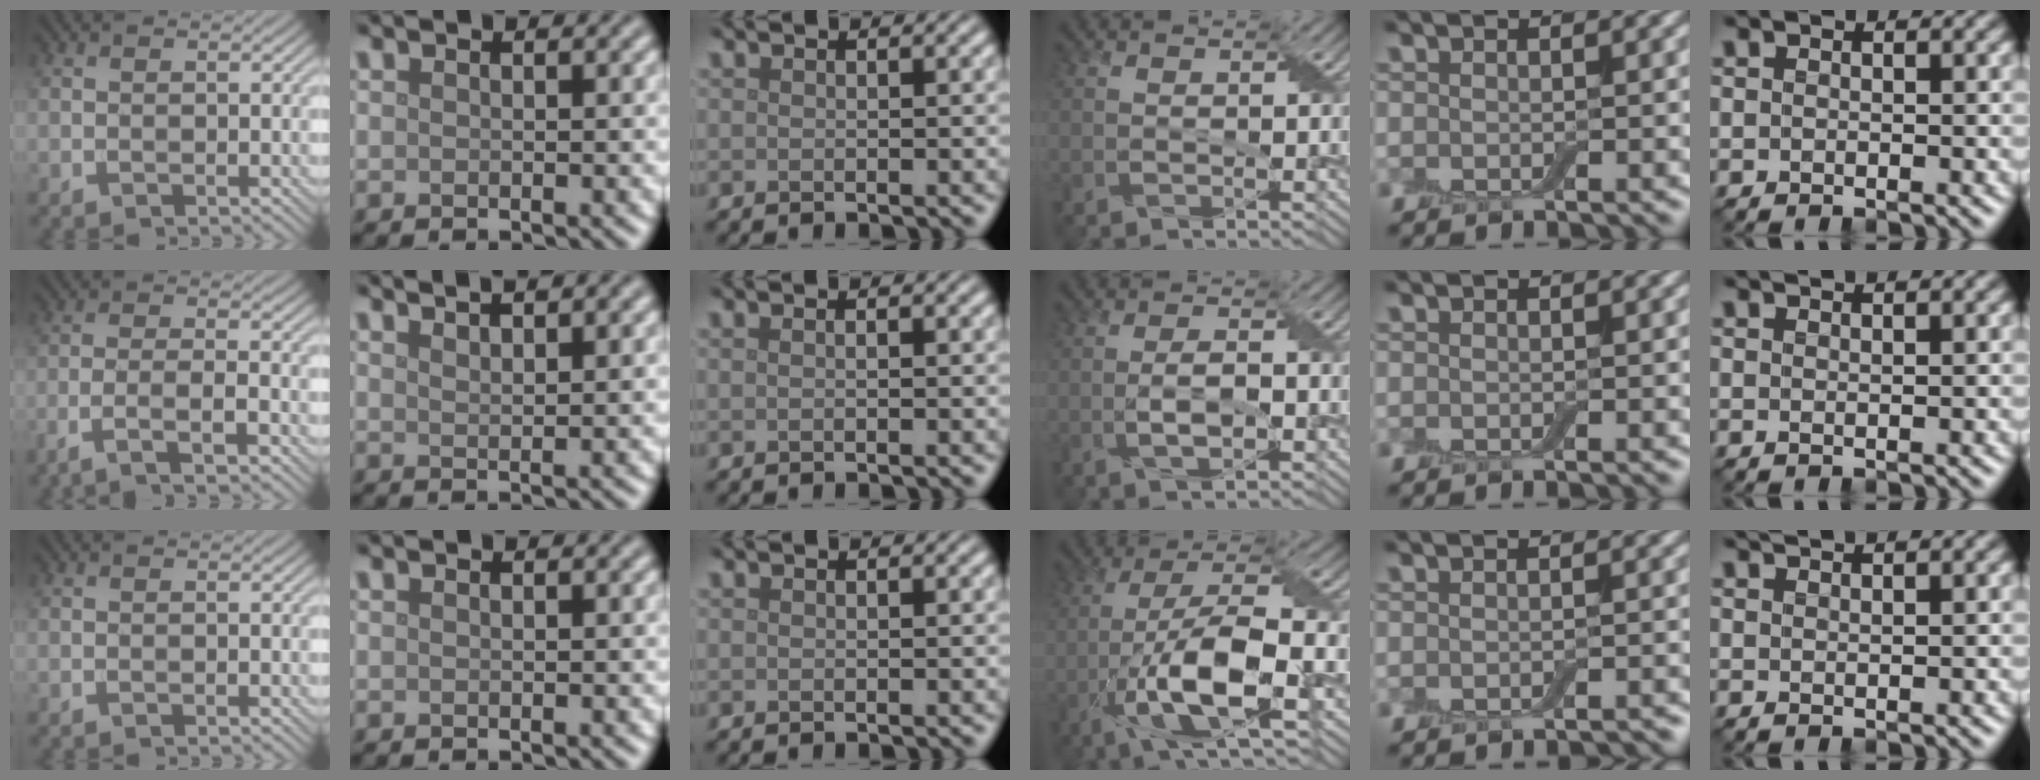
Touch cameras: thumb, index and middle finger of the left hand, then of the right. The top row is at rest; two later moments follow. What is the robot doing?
{"motion": "peel", "object": "bubble wrap"}